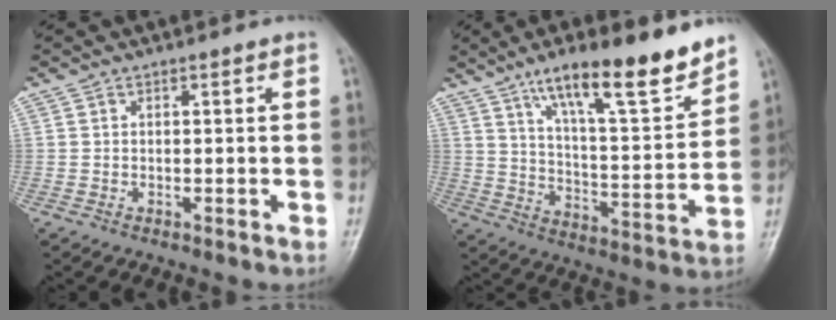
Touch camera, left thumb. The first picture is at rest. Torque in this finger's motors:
{"motor_torque": [0.53, 0.40, 1.48, -1.30, 0.31]}